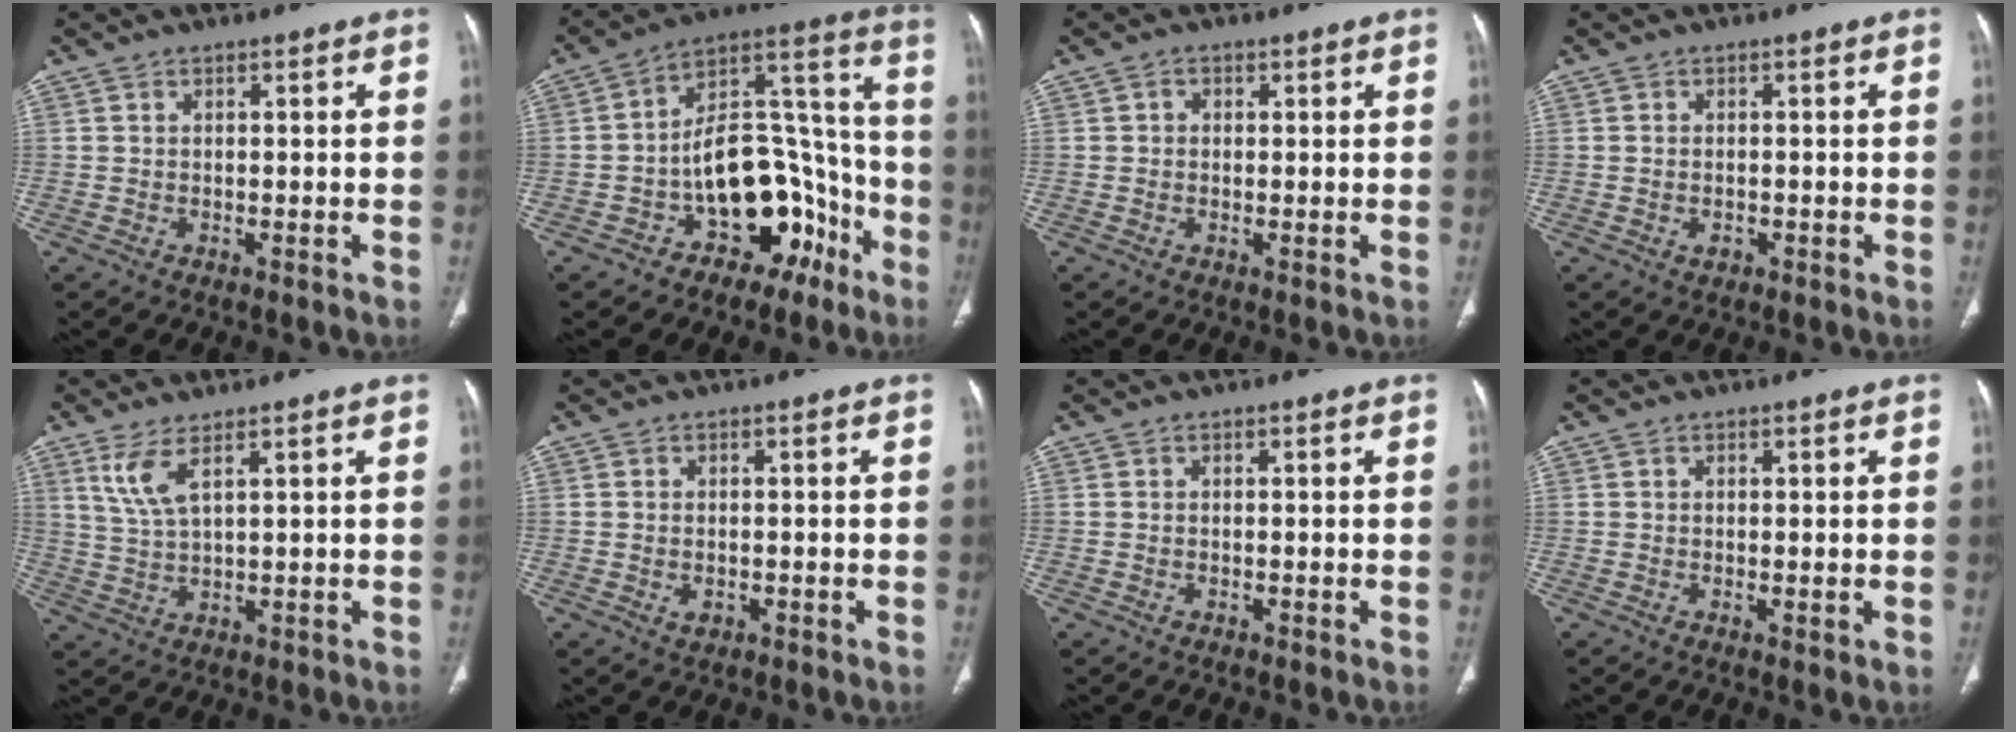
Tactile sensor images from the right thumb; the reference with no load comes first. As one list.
[{"total": 18.8, "force": [-8.4, 11.1, 12.6], "torque": [-0.127, 0.104, -0.124]}, {"total": 1.3, "force": [0.2, 1.1, 0.5], "torque": [-0.001, 0.003, 0.000]}, {"total": 1.6, "force": [-0.6, 1.1, 1.0], "torque": [-0.015, 0.005, -0.006]}, {"total": 5.4, "force": [3.0, 1.4, 4.3], "torque": [-0.098, -0.014, 0.074]}, {"total": 2.0, "force": [-0.5, 1.4, 1.3], "torque": [-0.018, 0.002, -0.004]}, {"total": 0.0}, {"total": 2.4, "force": [0.0, 0.9, 2.3], "torque": [-0.036, -0.010, -0.001]}]